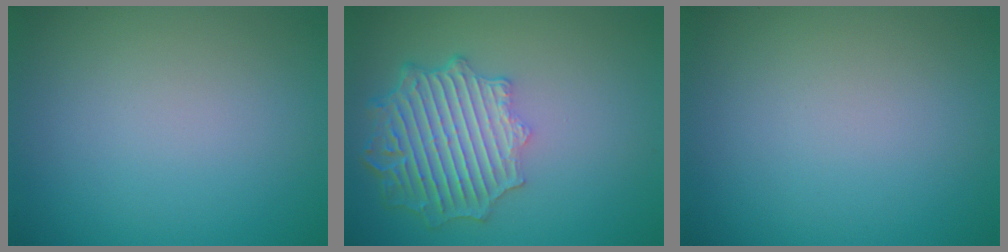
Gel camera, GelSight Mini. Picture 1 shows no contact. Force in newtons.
{"total": 6.9, "press": 5.4, "slide": 4.3}
{"total": 0.0}